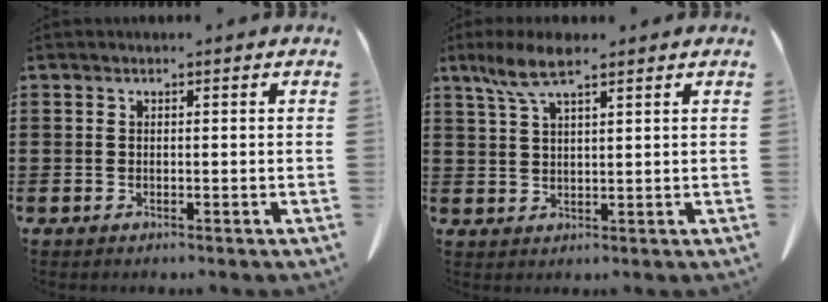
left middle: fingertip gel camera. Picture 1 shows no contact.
{"total": 5.8, "force": [3.5, 1.3, 4.5], "torque": [-0.094, 0.004, 0.063]}